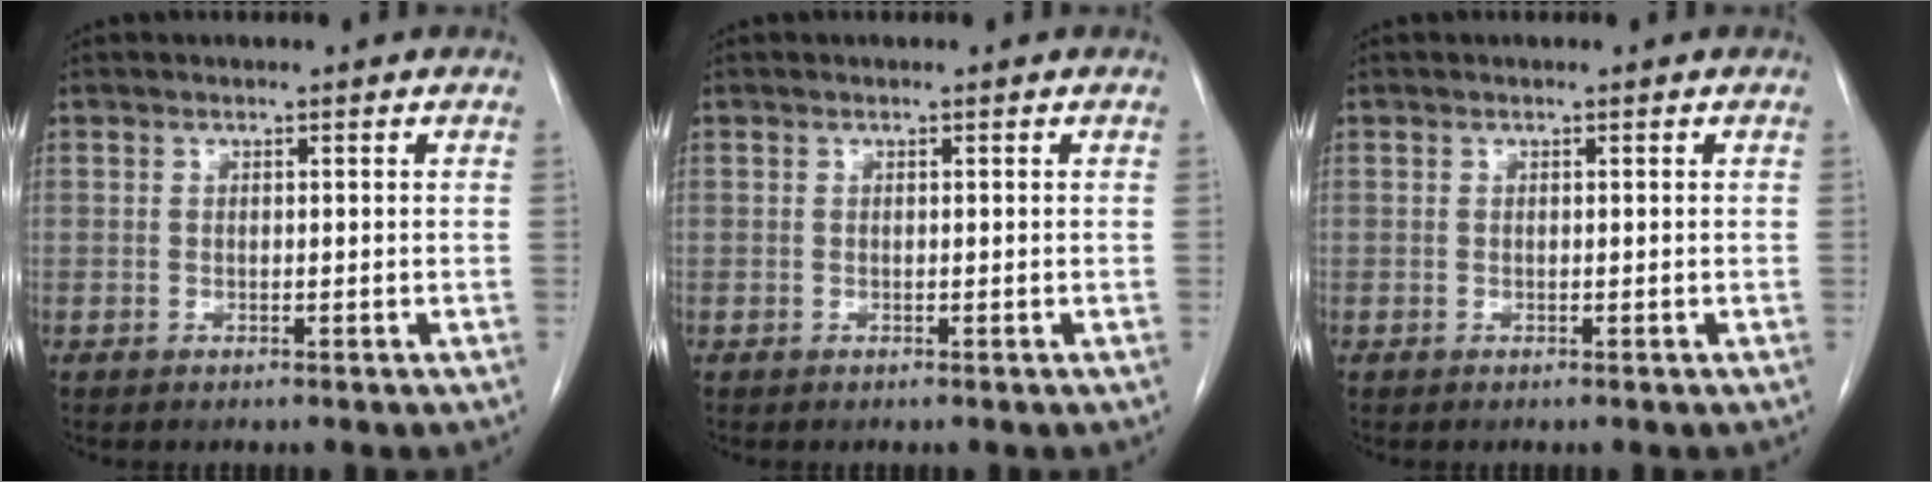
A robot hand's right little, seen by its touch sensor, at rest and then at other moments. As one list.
[{"total": 0.0}, {"total": 0.0}]